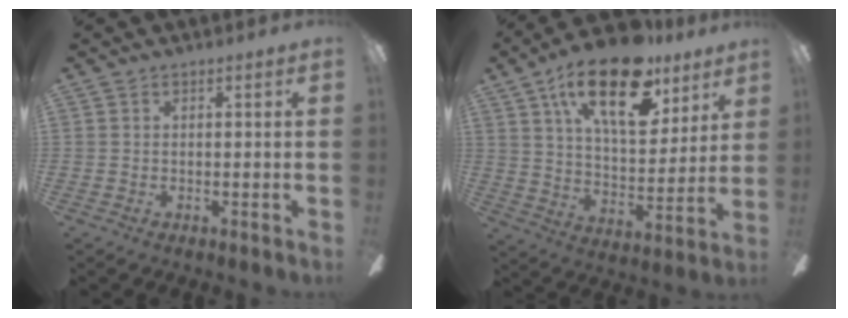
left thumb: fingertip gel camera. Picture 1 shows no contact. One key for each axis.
{"total": 22.9, "fx": 13.6, "fy": 10.3, "fz": 15.3, "tx": -0.243, "ty": -0.061, "tz": 0.230}